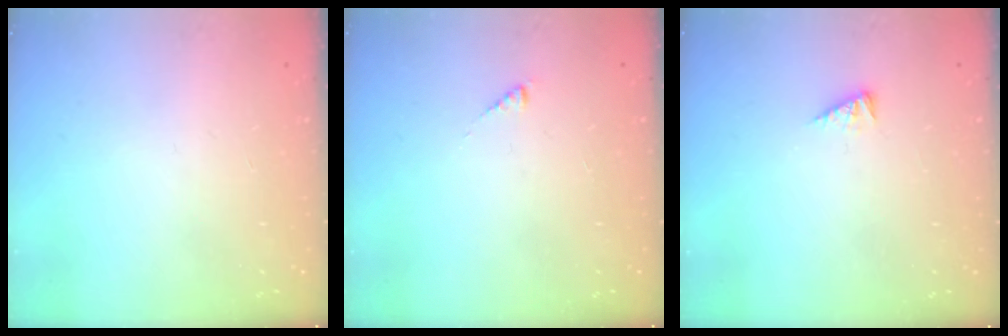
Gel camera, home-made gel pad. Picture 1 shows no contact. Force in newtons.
{"total": 2.0, "press": 2.0, "slide": 0.3}
{"total": 2.9, "press": 2.9, "slide": 0.4}